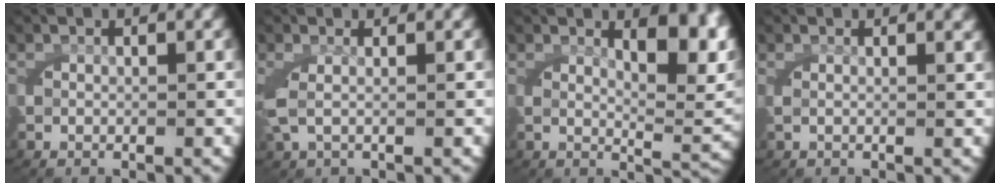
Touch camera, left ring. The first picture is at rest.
{"total": 1.9, "force": [0.1, 0.8, 1.7], "torque": [-0.056, -0.008, 0.010]}
{"total": 6.3, "force": [2.9, 1.7, 5.3], "torque": [-0.057, 0.000, 0.043]}
{"total": 1.3, "force": [0.7, -0.1, 1.0], "torque": [-0.024, -0.001, 0.012]}